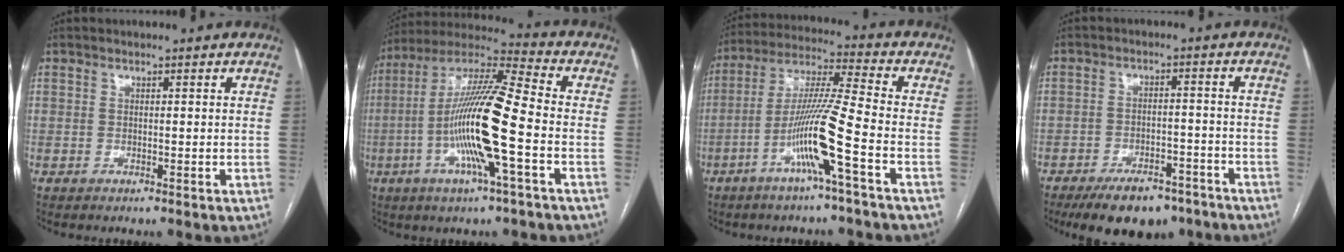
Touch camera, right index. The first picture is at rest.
{"total": 17.0, "force": [-3.9, 0.6, 16.6], "torque": [-0.323, -0.002, -0.080]}
{"total": 12.1, "force": [-4.9, -1.2, 11.0], "torque": [-0.214, 0.003, -0.097]}
{"total": 11.0, "force": [-8.4, 4.7, 5.3], "torque": [-0.074, 0.005, -0.128]}